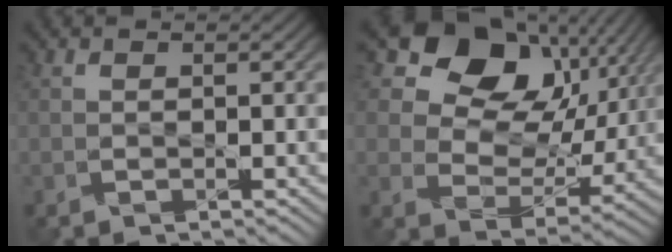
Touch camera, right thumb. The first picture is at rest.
{"total": 14.4, "force": [7.0, 9.8, 8.0], "torque": [-0.152, 0.021, 0.121]}